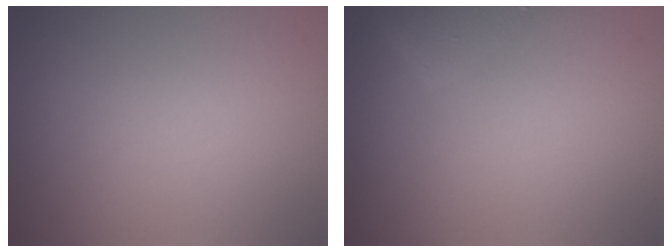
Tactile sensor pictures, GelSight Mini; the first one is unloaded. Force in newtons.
{"total": 2.6, "press": 2.6, "slide": 0.2}